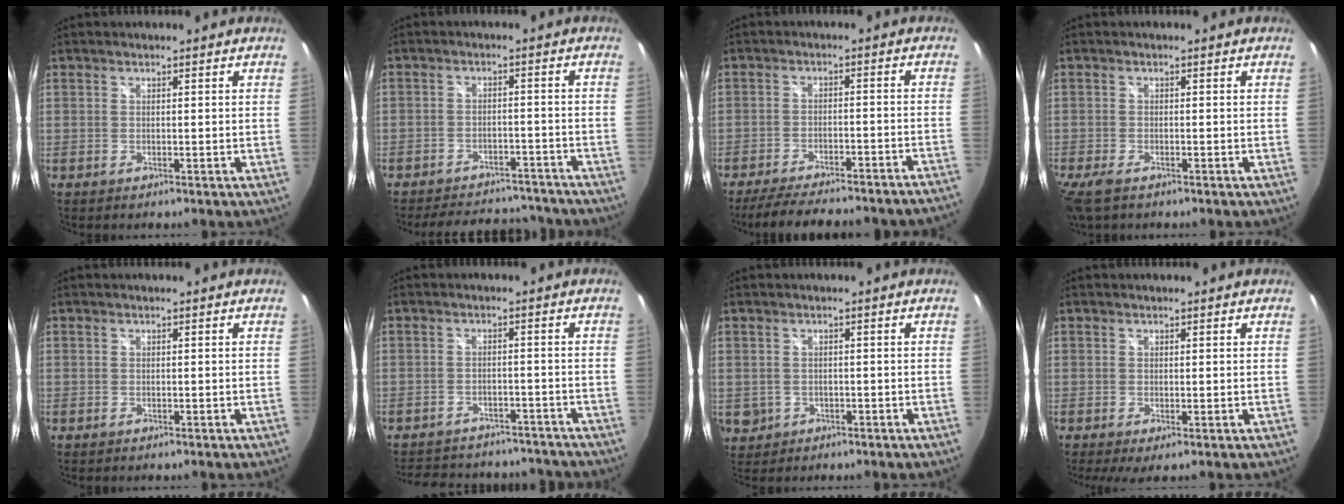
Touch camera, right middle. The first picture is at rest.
{"total": 15.5, "force": [-13.6, 5.7, 5.0], "torque": [-0.108, 0.038, -0.164]}
{"total": 17.0, "force": [-15.3, 1.4, 7.4], "torque": [-0.137, -0.019, -0.209]}
{"total": 5.2, "force": [-3.5, 2.1, 3.2], "torque": [-0.078, -0.024, -0.066]}
{"total": 0.0}
{"total": 17.6, "force": [-15.1, 6.8, 6.0], "torque": [-0.126, 0.021, -0.187]}
{"total": 5.2, "force": [-0.9, 4.8, 1.9], "torque": [-0.053, -0.003, -0.001]}
{"total": 1.7, "force": [0.2, 0.3, 1.6], "torque": [-0.028, -0.004, 0.002]}